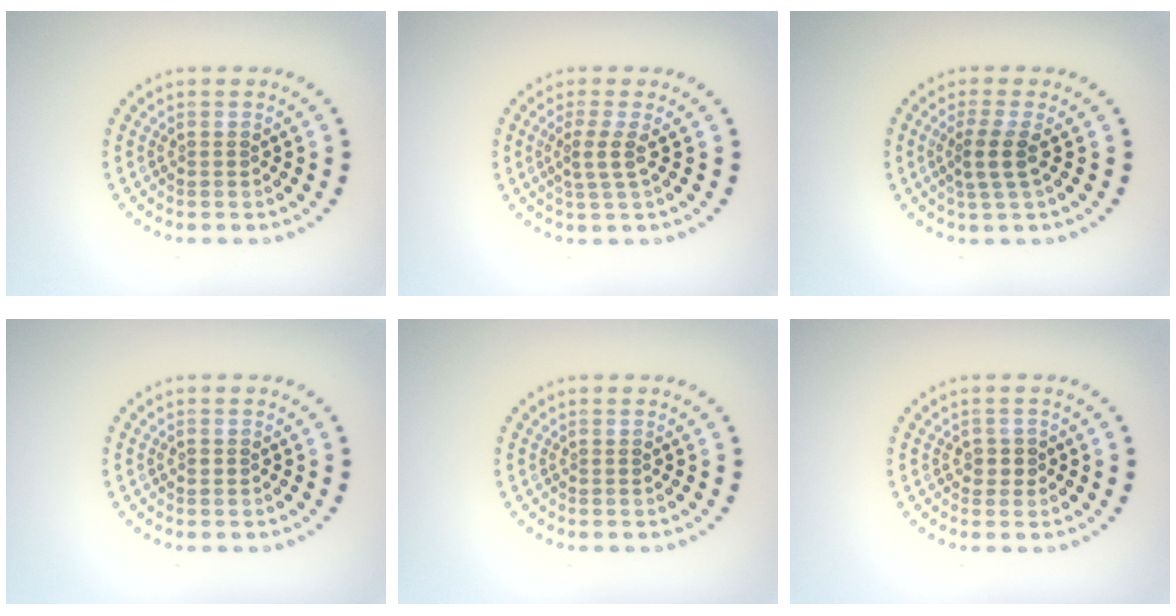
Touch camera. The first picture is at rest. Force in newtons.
{"total": 2.1, "press": 1.5, "slide": 1.4}
{"total": 2.4, "press": 1.9, "slide": 1.6}
{"total": 0.7, "press": 0.7, "slide": 0.1}
{"total": 0.0}
{"total": 1.4, "press": 1.1, "slide": 0.8}